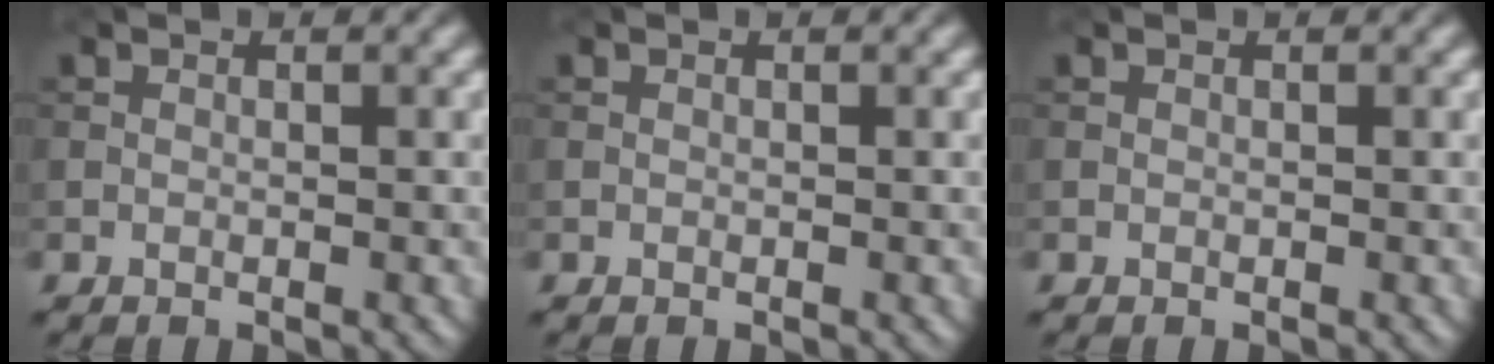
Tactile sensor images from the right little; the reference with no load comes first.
{"total": 0.0}
{"total": 0.0}